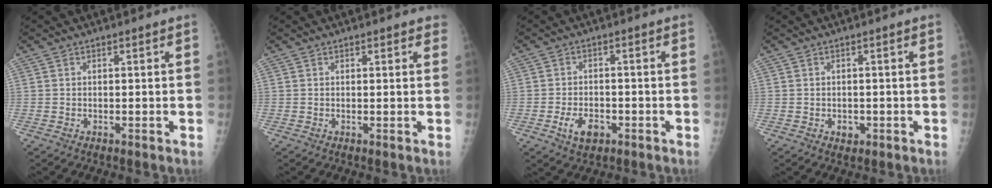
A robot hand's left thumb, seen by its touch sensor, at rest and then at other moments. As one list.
[{"total": 1.7, "force": [1.2, 0.8, 0.8], "torque": [0.007, -0.002, 0.008]}, {"total": 5.0, "force": [-2.2, 3.1, 3.3], "torque": [-0.052, 0.008, -0.034]}, {"total": 1.7, "force": [-0.5, 1.4, 0.8], "torque": [-0.005, 0.002, -0.003]}]